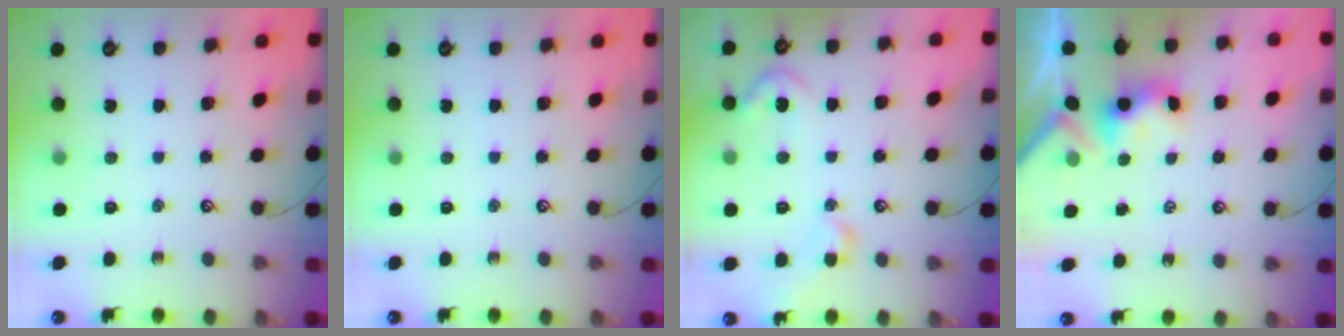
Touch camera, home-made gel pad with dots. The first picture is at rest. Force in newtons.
{"total": 0.0}
{"total": 5.6, "press": 5.5, "slide": 1.0}
{"total": 3.0, "press": 2.9, "slide": 0.6}